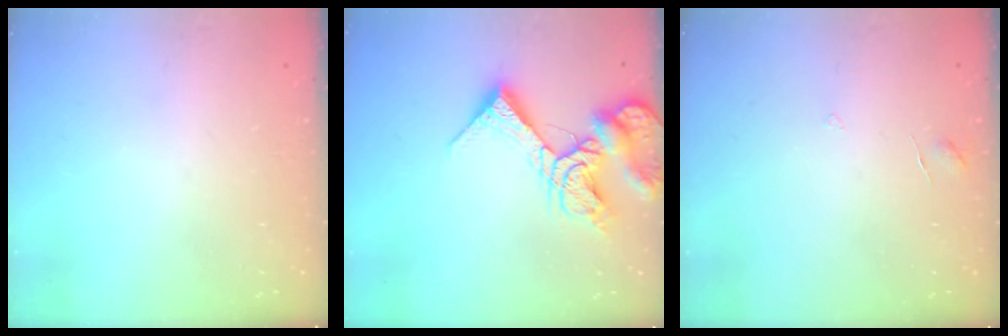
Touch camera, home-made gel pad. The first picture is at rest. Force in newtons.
{"total": 15.6, "press": 15.5, "slide": 1.8}
{"total": 2.9, "press": 2.9, "slide": 0.2}